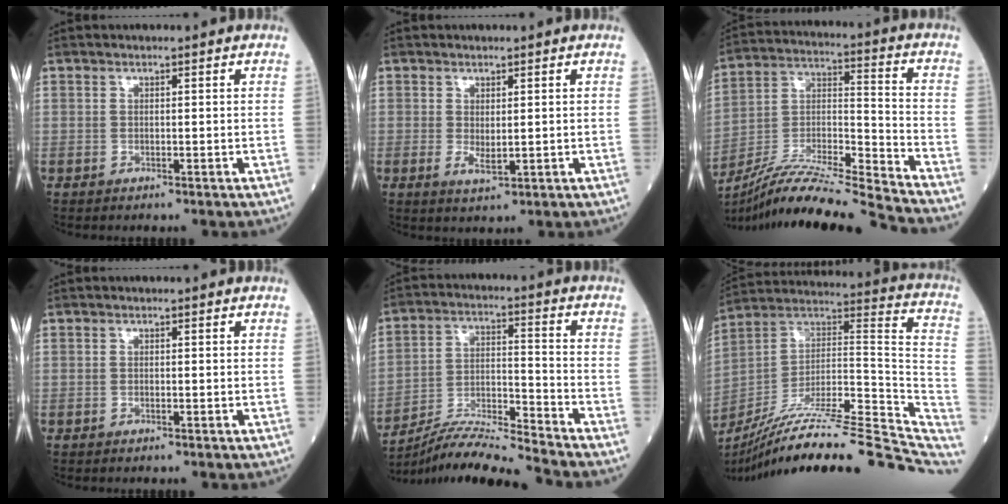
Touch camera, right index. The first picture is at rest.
{"total": 2.3, "force": [0.0, 0.8, 2.1], "torque": [-0.040, -0.007, 0.009]}
{"total": 20.5, "force": [-18.8, -2.1, 7.8], "torque": [-0.157, -0.018, -0.329]}
{"total": 0.0}
{"total": 11.4, "force": [-10.7, -2.2, 3.2], "torque": [-0.059, 0.005, -0.195]}
{"total": 29.8, "force": [-24.6, 3.8, 16.4], "torque": [-0.184, 0.011, -0.365]}